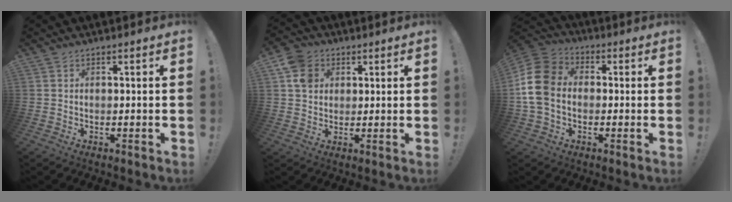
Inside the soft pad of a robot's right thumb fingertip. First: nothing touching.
{"total": 7.8, "force": [2.7, 6.5, 3.5], "torque": [-0.051, -0.002, 0.055]}
{"total": 13.8, "force": [-0.7, 10.7, 8.6], "torque": [-0.178, 0.021, -0.012]}